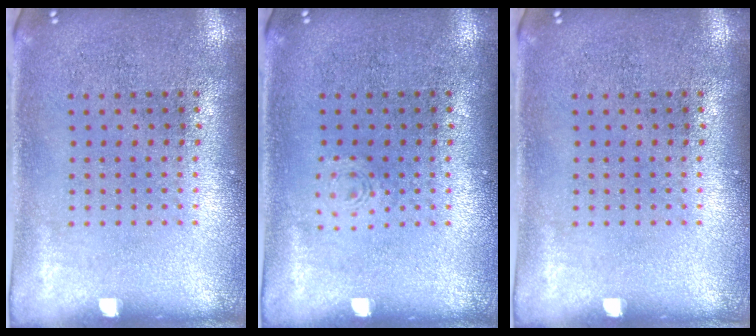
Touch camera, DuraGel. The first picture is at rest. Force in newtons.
{"total": 0.7, "press": 0.7, "slide": 0.2}
{"total": 0.0}